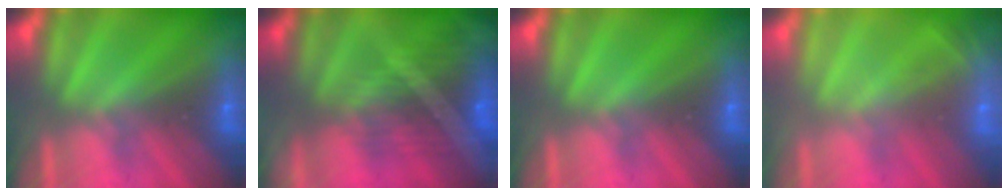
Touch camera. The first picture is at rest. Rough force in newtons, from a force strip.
{"total": 9.6}
{"total": 0.0}
{"total": 2.0}